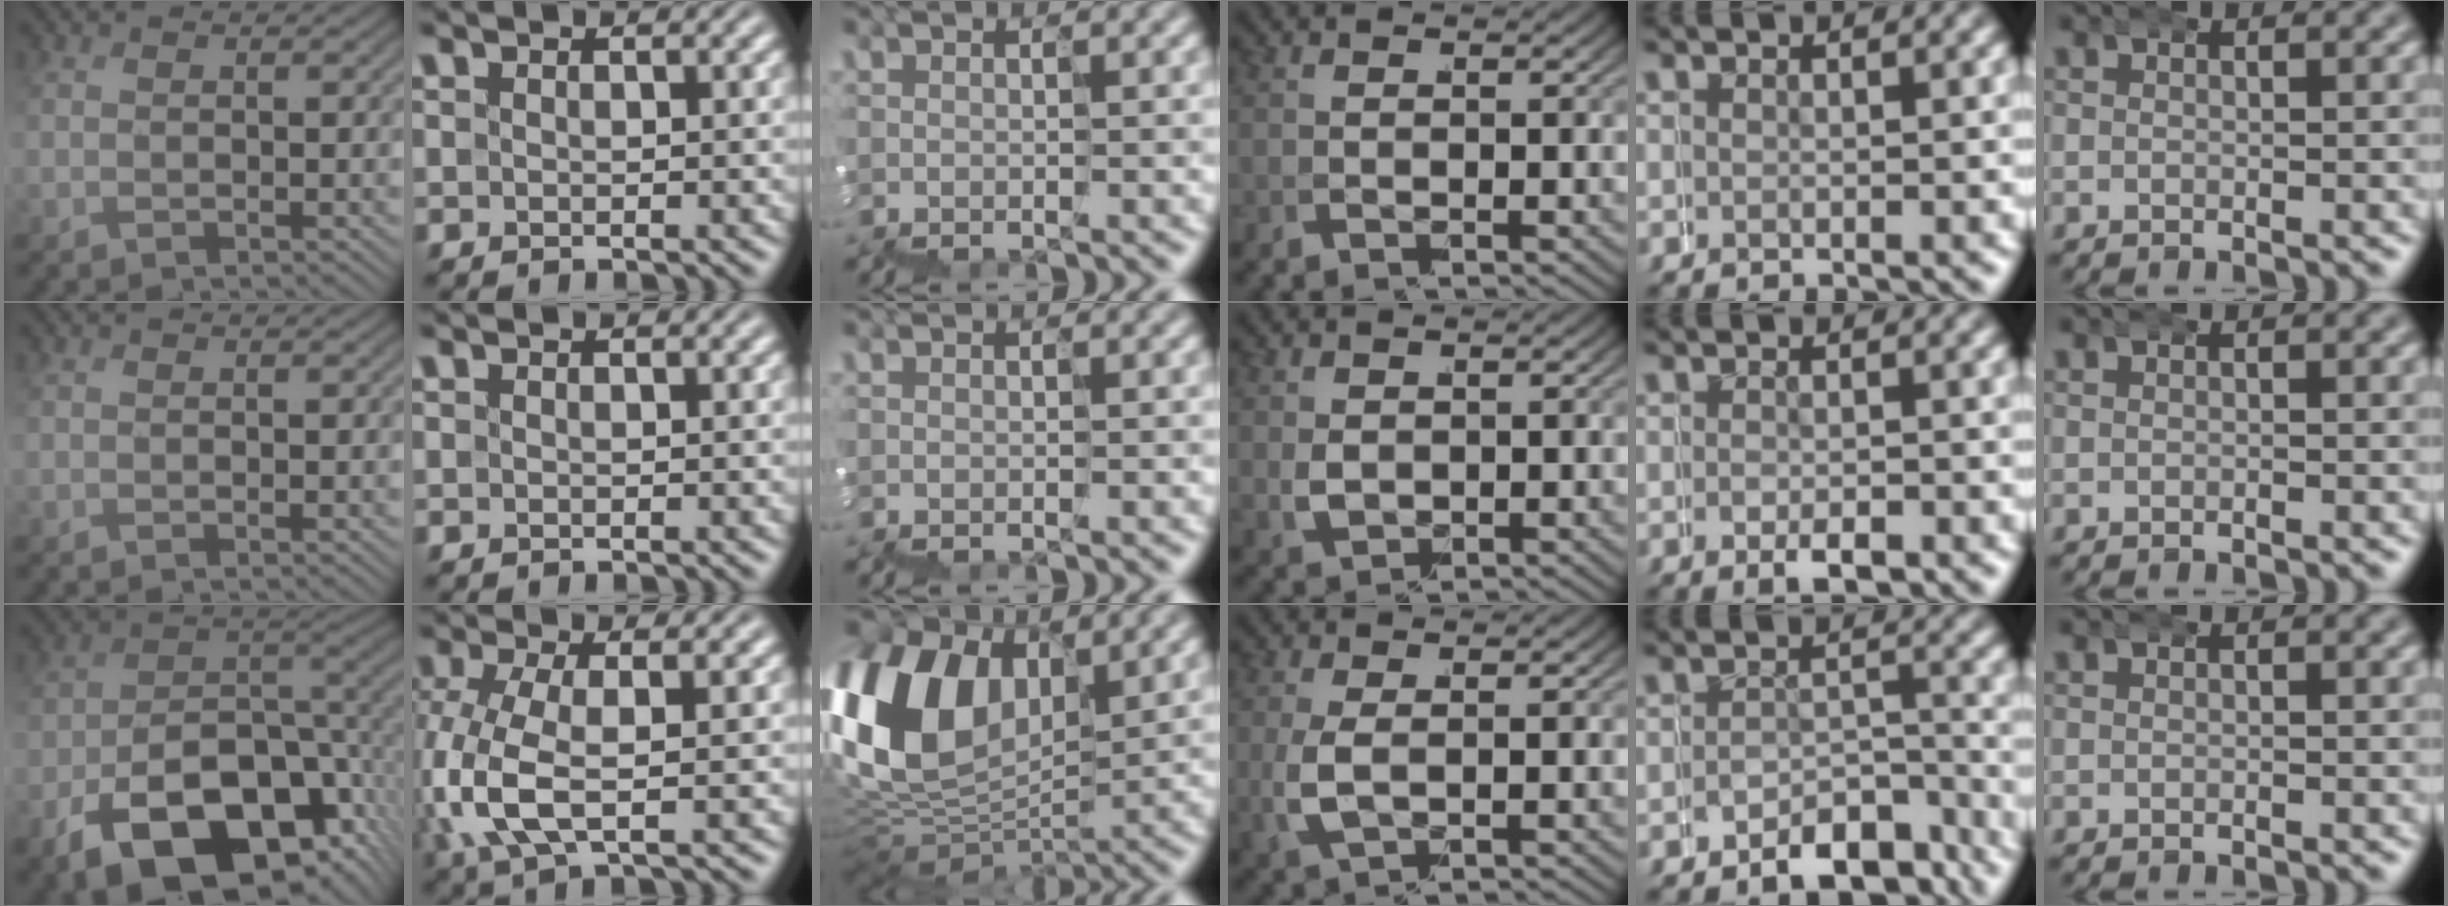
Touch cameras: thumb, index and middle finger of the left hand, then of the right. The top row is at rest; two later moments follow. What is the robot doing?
{"motion": "wrap", "object": "belt"}